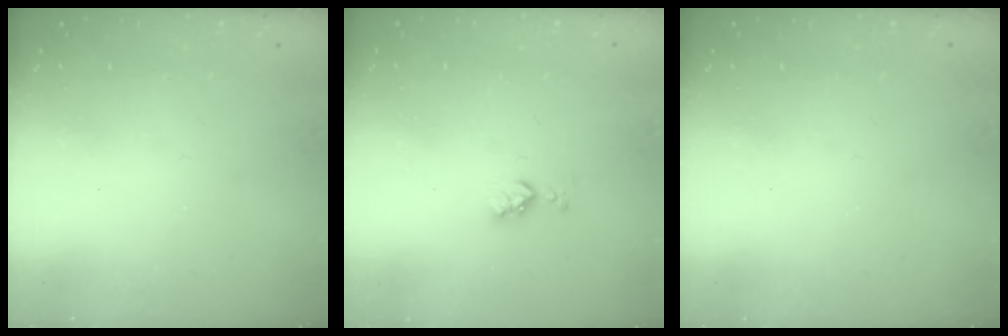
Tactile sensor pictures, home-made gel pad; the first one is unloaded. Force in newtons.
{"total": 4.4, "press": 4.3, "slide": 0.7}
{"total": 0.0}